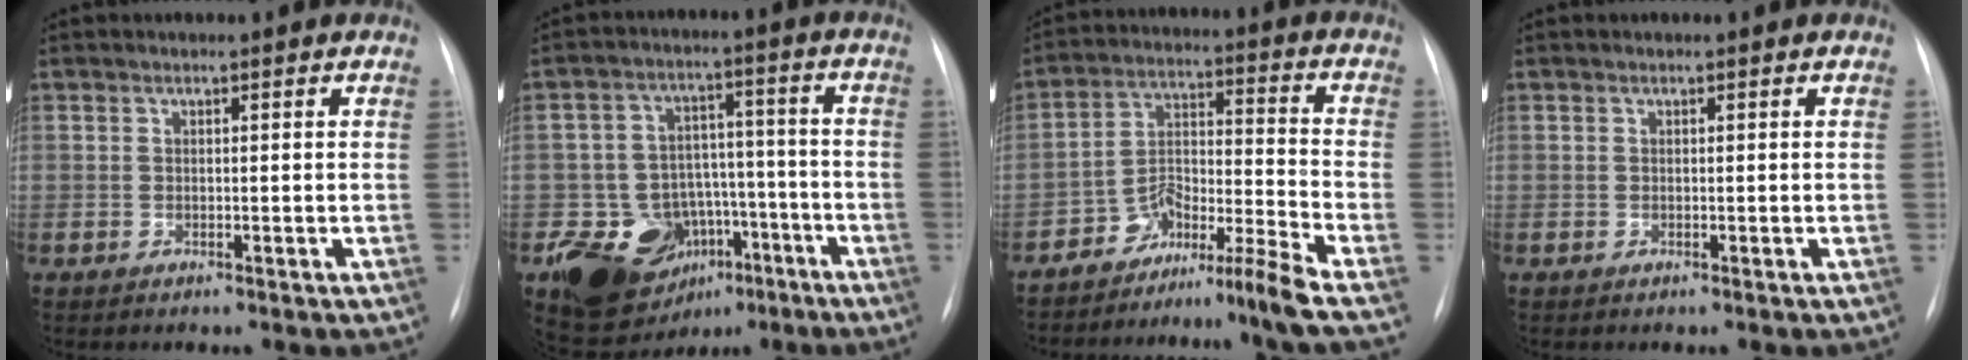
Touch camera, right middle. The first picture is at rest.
{"total": 13.7, "force": [-6.5, 10.7, 5.4], "torque": [-0.080, 0.052, -0.088]}
{"total": 8.5, "force": [-7.4, -1.6, 3.9], "torque": [-0.066, 0.023, -0.129]}
{"total": 0.0}